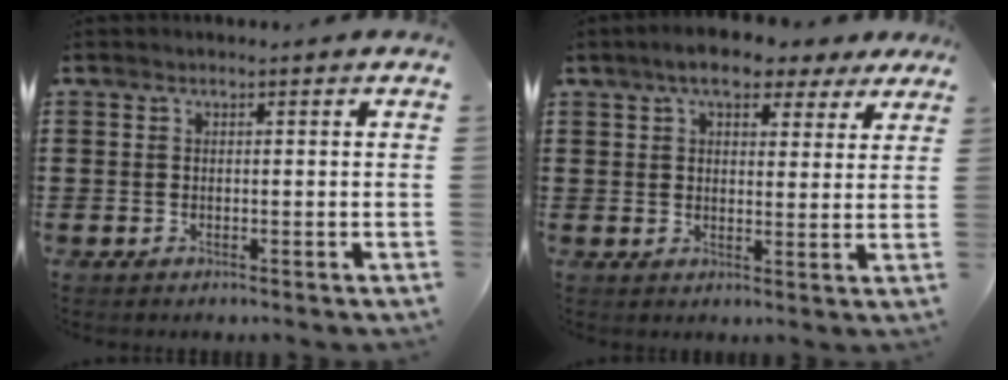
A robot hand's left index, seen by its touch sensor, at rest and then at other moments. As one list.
[{"total": 6.8, "force": [5.1, 2.7, 3.7], "torque": [-0.073, 0.001, 0.090]}]